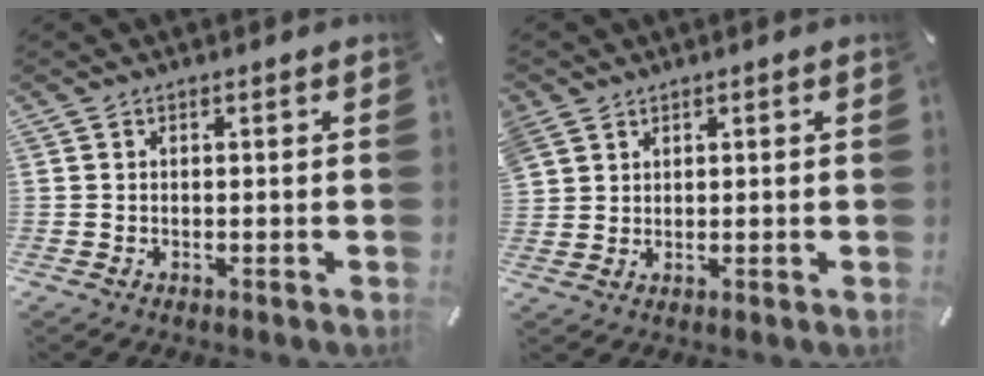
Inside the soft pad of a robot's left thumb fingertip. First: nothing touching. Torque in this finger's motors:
{"motor_torque": [0.37, 0.38, 0.73, -0.72, 0.34]}